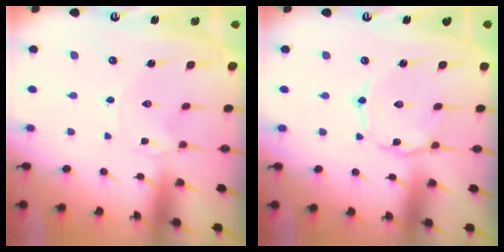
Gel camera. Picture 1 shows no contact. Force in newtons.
{"total": 2.0, "press": 2.0, "slide": 0.2}